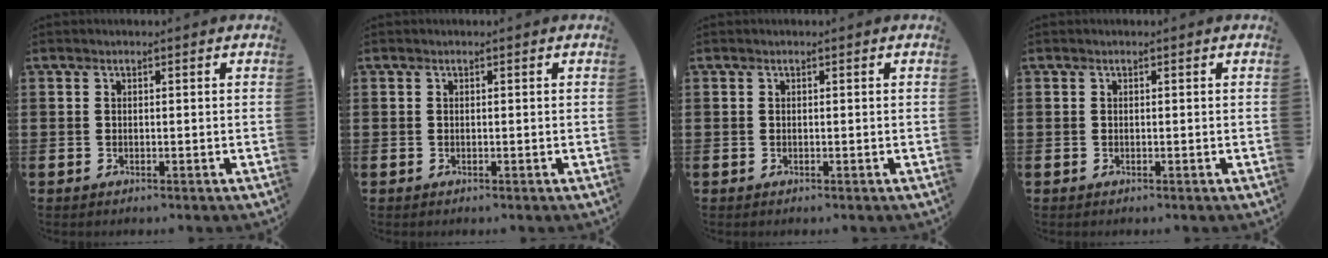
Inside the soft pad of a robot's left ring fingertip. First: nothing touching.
{"total": 0.0}
{"total": 0.0}
{"total": 0.0}